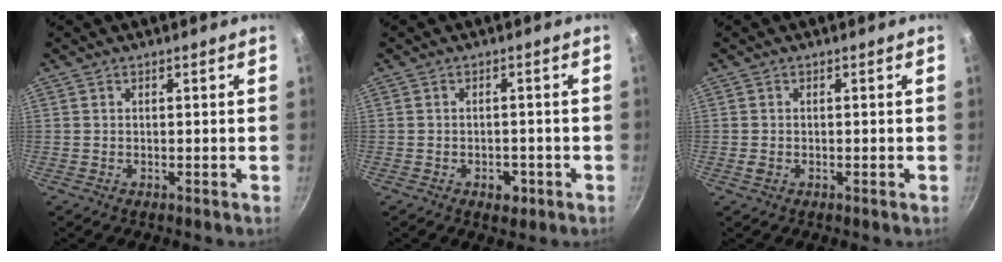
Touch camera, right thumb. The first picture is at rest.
{"total": 2.8, "force": [-1.3, 1.9, 1.6], "torque": [-0.008, 0.006, -0.015]}
{"total": 0.9, "force": [-0.3, 0.6, 0.6], "torque": [-0.014, 0.000, -0.004]}